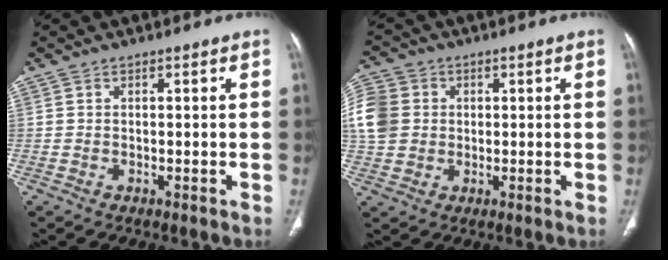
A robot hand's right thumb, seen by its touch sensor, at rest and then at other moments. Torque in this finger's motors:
{"motor_torque": [1.52, 1.46, 0.36, -0.25, 0.11]}